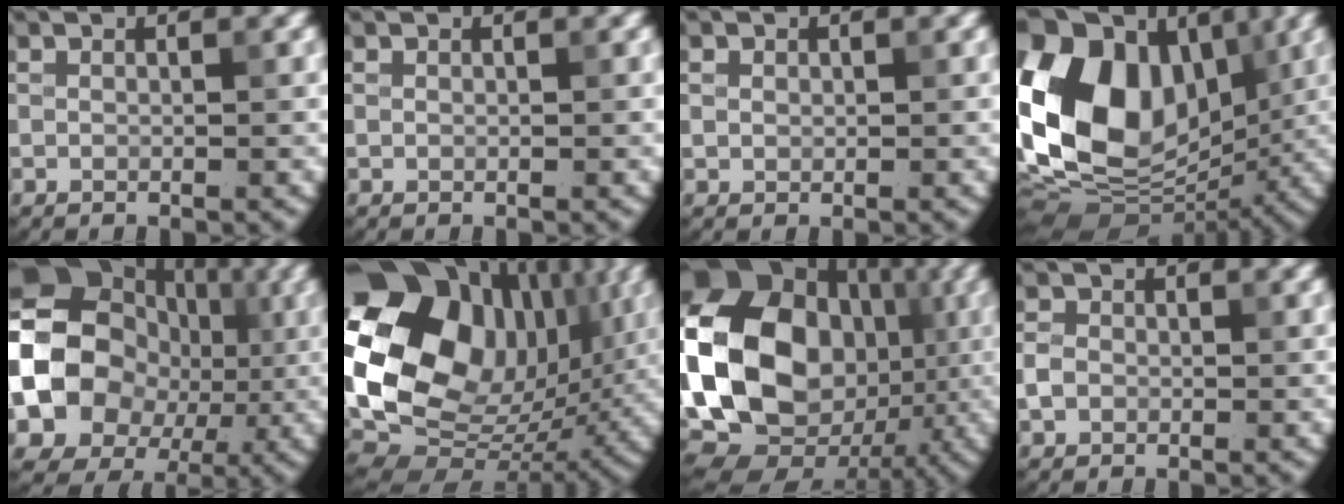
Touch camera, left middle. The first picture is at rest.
{"total": 0.0}
{"total": 0.7, "force": [0.3, 0.7, 0.2], "torque": [0.000, -0.002, 0.005]}
{"total": 16.9, "force": [1.7, 12.3, 11.4], "torque": [-0.230, 0.031, 0.011]}
{"total": 13.5, "force": [-1.2, 11.1, 7.5], "torque": [-0.148, -0.009, -0.034]}
{"total": 21.0, "force": [5.5, 14.9, 13.7], "torque": [-0.285, 0.001, 0.114]}
{"total": 18.9, "force": [-1.5, 14.6, 12.0], "torque": [-0.251, 0.016, -0.039]}
{"total": 1.7, "force": [-0.4, 1.5, 0.7], "torque": [-0.011, 0.001, -0.015]}